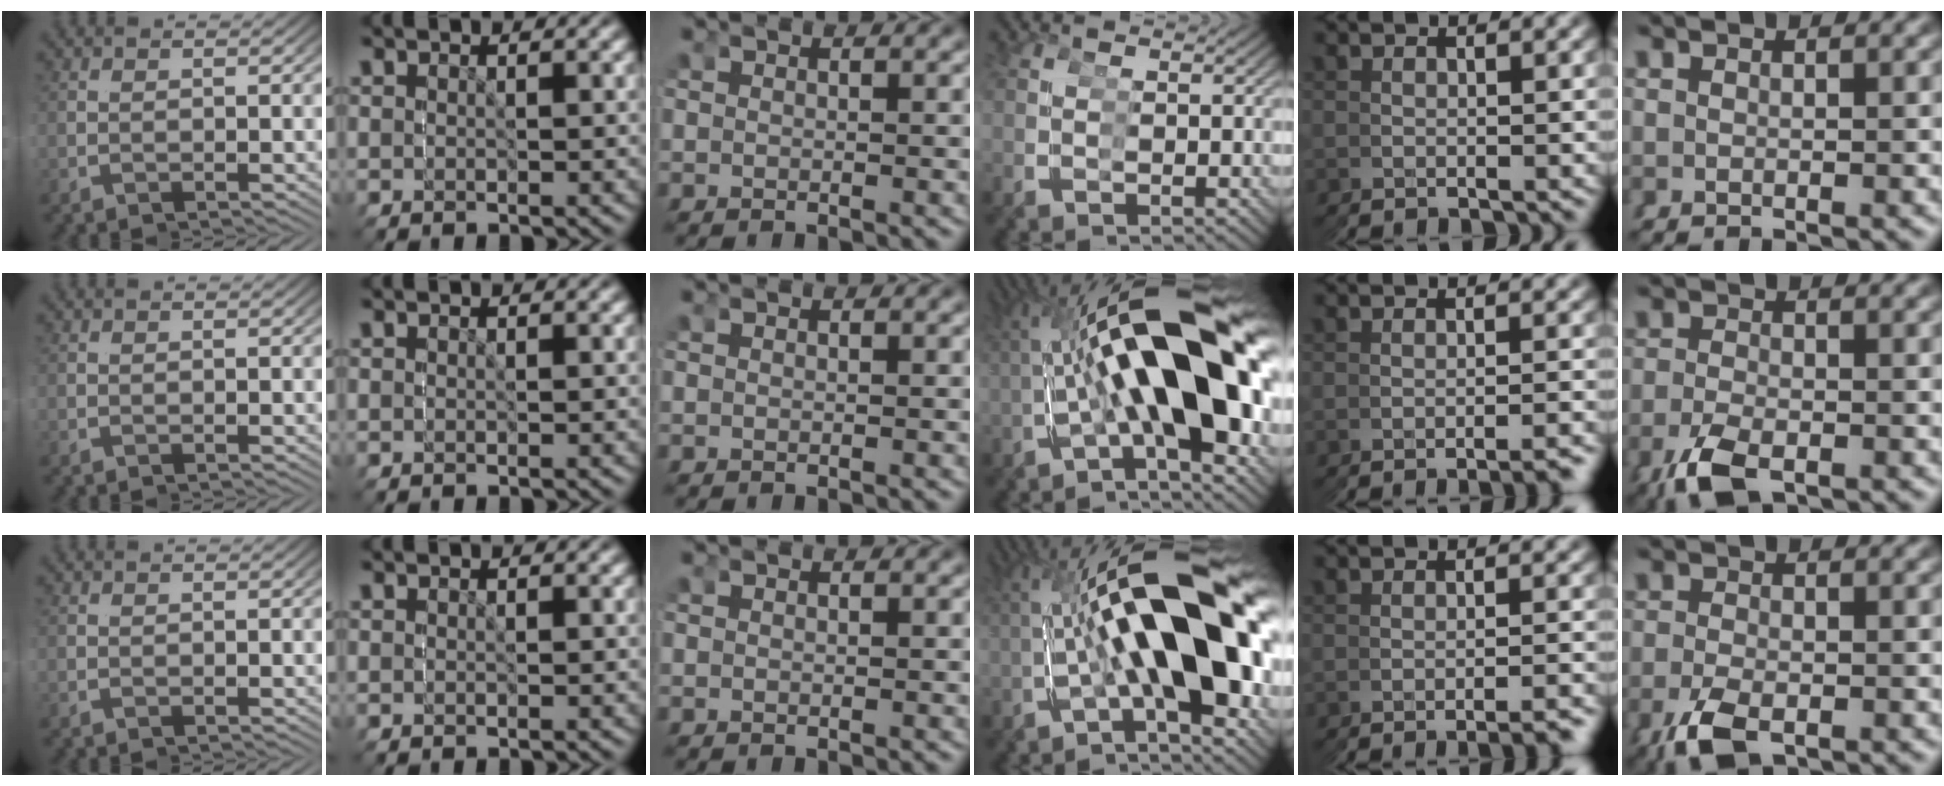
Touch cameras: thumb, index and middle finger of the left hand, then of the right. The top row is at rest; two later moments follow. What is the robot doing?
{"motion": "grasp_and_lifting", "object": "screwdriver"}